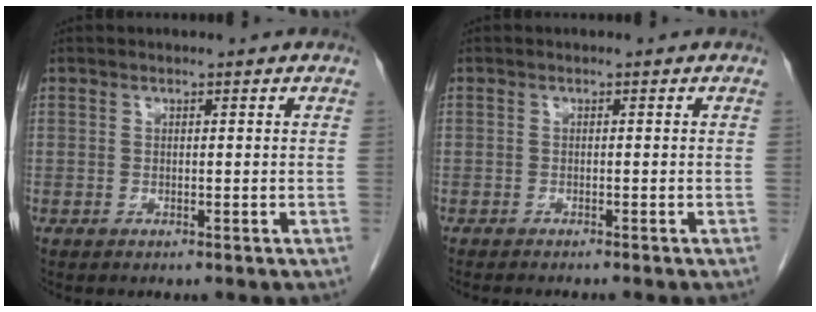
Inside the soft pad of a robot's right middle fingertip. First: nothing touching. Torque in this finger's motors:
{"motor_torque": [0.12, -0.08, 0.01, 0.01]}